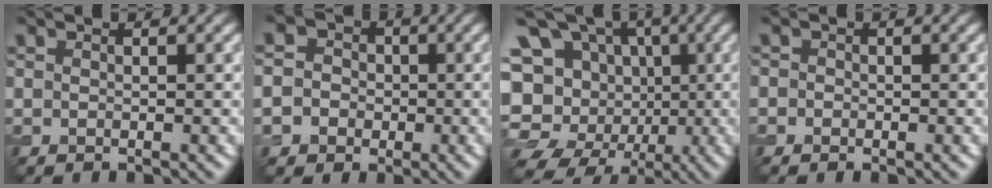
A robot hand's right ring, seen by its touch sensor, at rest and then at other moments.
{"total": 5.2, "force": [-0.7, 4.9, 1.4], "torque": [-0.004, 0.021, -0.043]}
{"total": 14.4, "force": [-4.0, 11.9, 7.0], "torque": [-0.139, -0.007, -0.056]}
{"total": 0.8, "force": [-0.2, 0.8, 0.1], "torque": [0.003, -0.005, -0.009]}